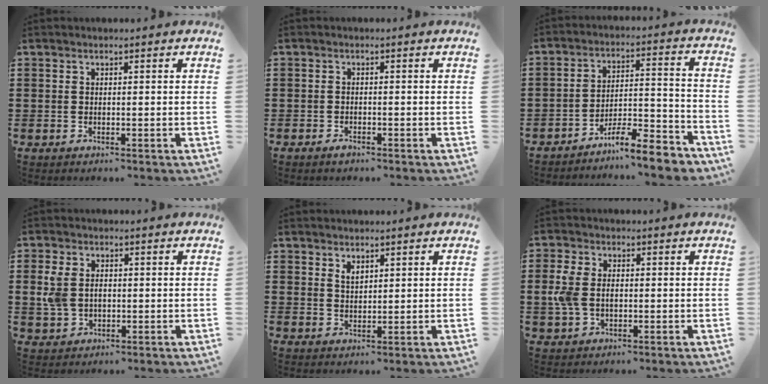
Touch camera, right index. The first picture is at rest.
{"total": 1.0, "force": [-0.8, 0.4, 0.3], "torque": [-0.006, -0.001, -0.016]}
{"total": 8.2, "force": [-7.6, 0.9, 3.0], "torque": [-0.039, 0.015, -0.143]}
{"total": 4.2, "force": [0.3, 3.1, 2.8], "torque": [-0.076, 0.006, -0.001]}
{"total": 1.9, "force": [1.4, 1.0, 0.8], "torque": [-0.019, 0.003, 0.026]}
{"total": 4.2, "force": [-0.1, 3.0, 3.0], "torque": [-0.083, 0.002, -0.010]}